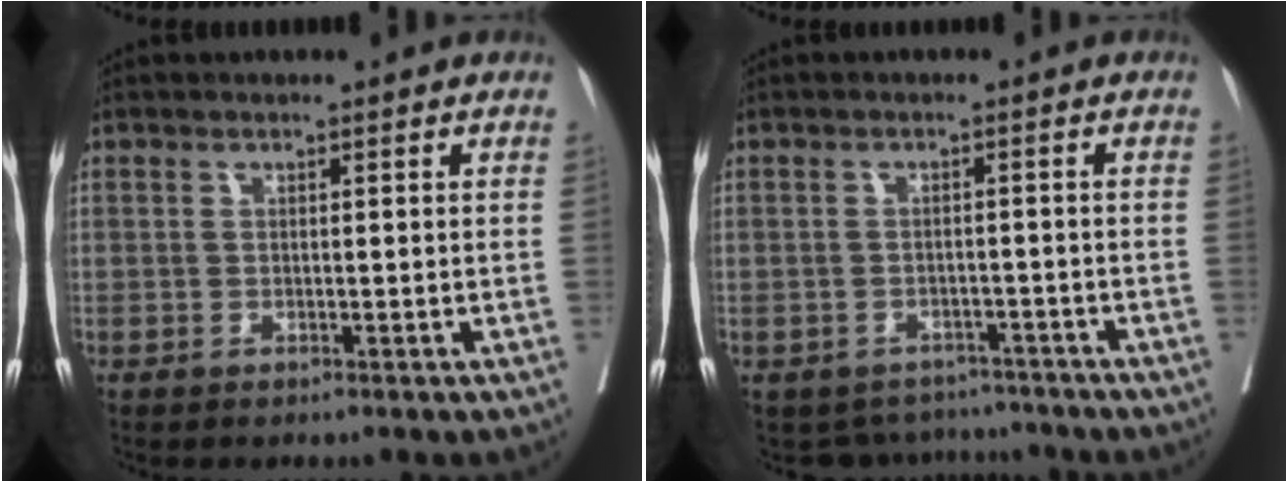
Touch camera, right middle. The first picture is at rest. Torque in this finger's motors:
{"motor_torque": [-0.20, 0.05, -0.11, 0.00]}